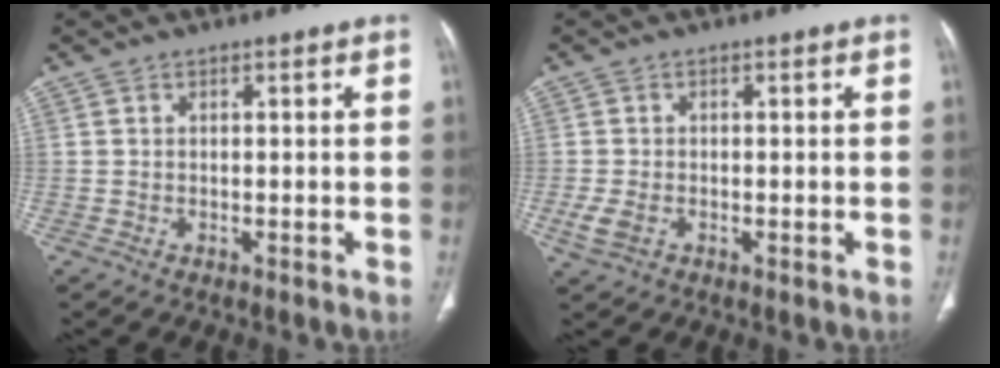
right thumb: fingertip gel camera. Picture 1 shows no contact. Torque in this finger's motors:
{"motor_torque": [2.41, 2.60, -0.24, 0.25, 0.09]}